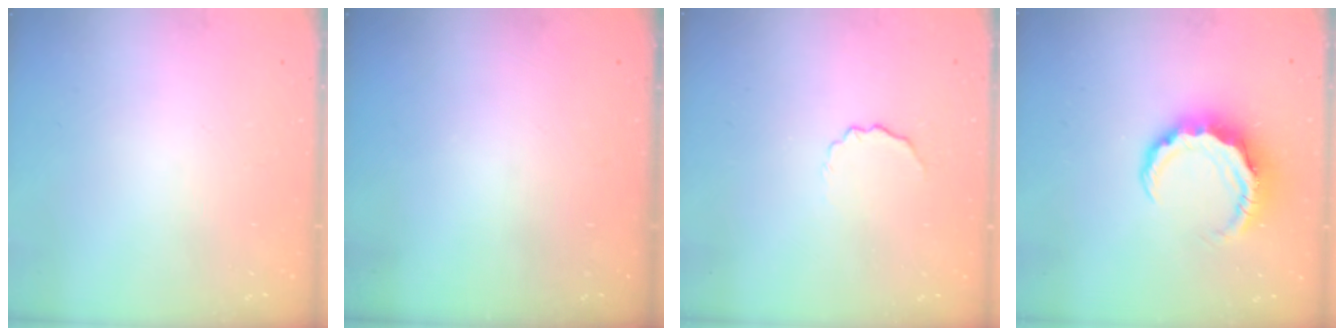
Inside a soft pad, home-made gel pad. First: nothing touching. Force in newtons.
{"total": 0.0}
{"total": 3.5, "press": 3.4, "slide": 0.7}
{"total": 7.8, "press": 7.8, "slide": 0.8}